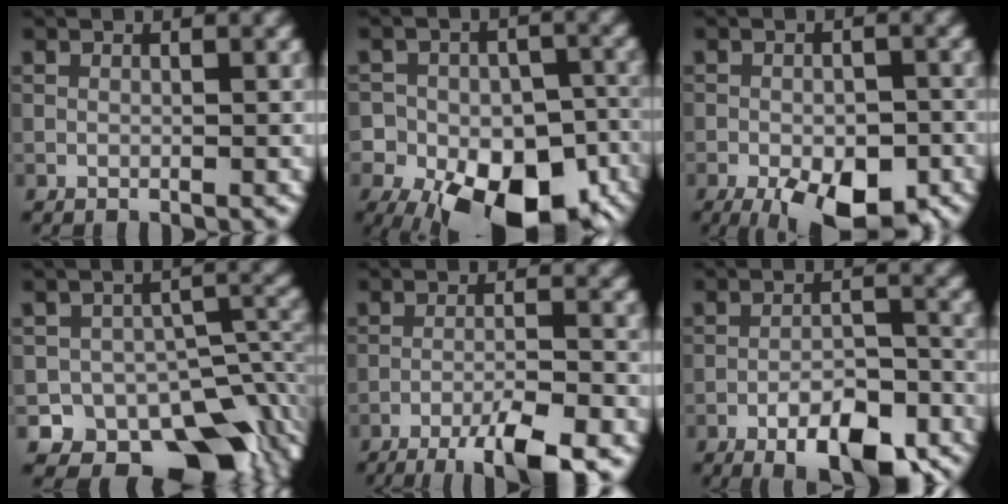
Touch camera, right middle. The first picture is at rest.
{"total": 17.9, "force": [-10.0, 11.6, 9.2], "torque": [-0.130, -0.042, -0.147]}
{"total": 8.5, "force": [-4.7, 3.5, 6.2], "torque": [-0.093, -0.013, -0.069]}
{"total": 12.7, "force": [-8.6, 7.5, 5.5], "torque": [-0.057, 0.000, -0.110]}
{"total": 7.2, "force": [-4.9, 1.1, 5.1], "torque": [-0.079, -0.004, -0.081]}
{"total": 7.6, "force": [-4.8, 2.6, 5.4], "torque": [-0.079, 0.002, -0.075]}